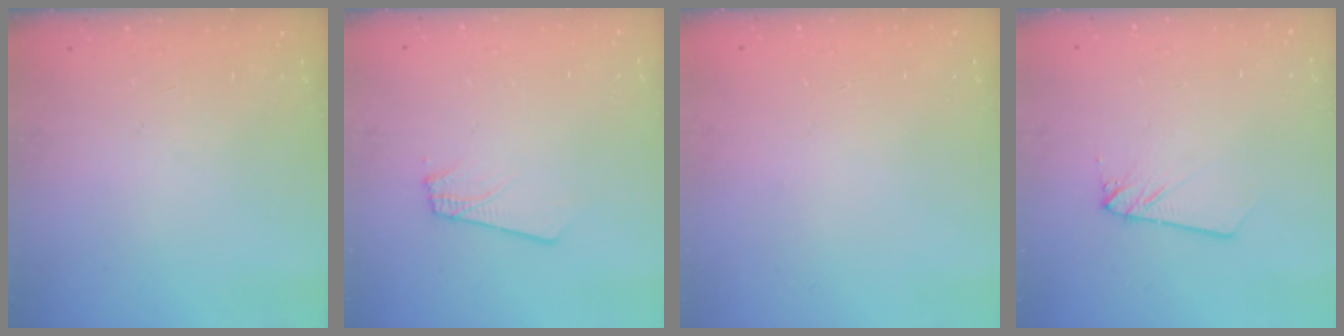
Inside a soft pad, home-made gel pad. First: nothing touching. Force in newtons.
{"total": 1.8, "press": 1.8, "slide": 0.1}
{"total": 0.0}
{"total": 2.3, "press": 2.3, "slide": 0.1}